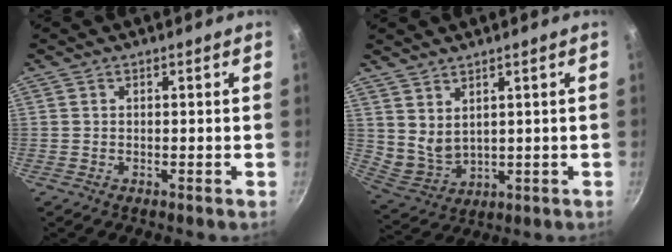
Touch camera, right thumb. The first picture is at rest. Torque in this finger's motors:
{"motor_torque": [-0.32, -0.30, -0.47, 0.36, 0.07]}